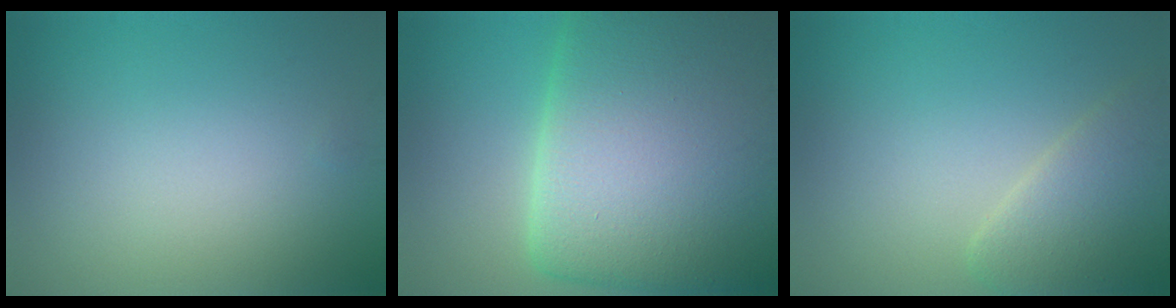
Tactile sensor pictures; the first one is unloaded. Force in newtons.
{"total": 18.4, "press": 18.4, "slide": 0.7}
{"total": 4.0, "press": 4.0, "slide": 0.2}